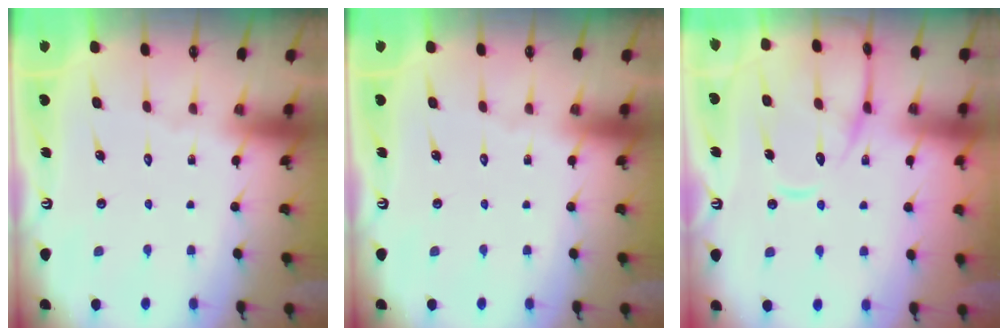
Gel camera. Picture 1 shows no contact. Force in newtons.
{"total": 0.0}
{"total": 12.3, "press": 12.2, "slide": 1.3}